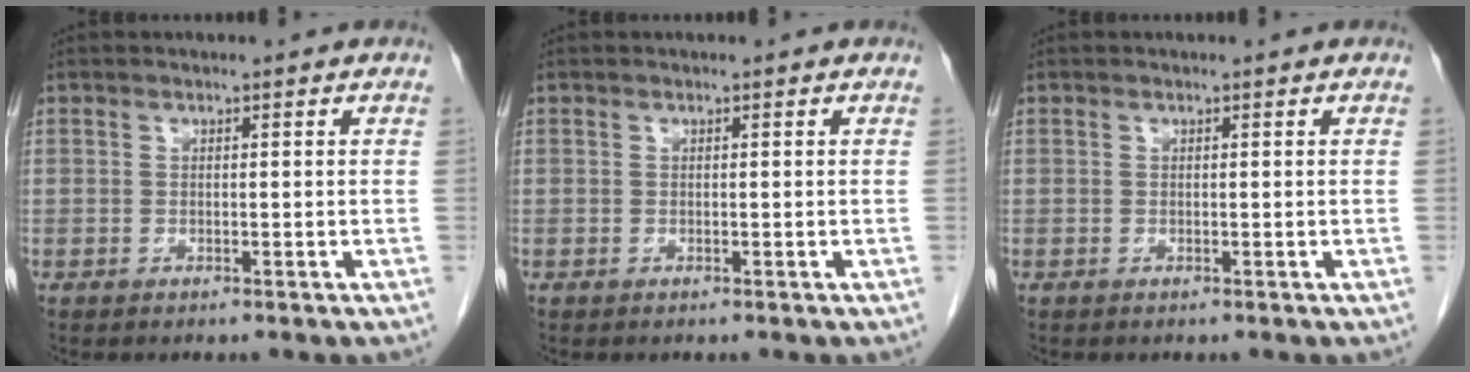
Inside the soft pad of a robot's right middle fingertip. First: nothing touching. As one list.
[{"total": 0.0}, {"total": 0.0}]